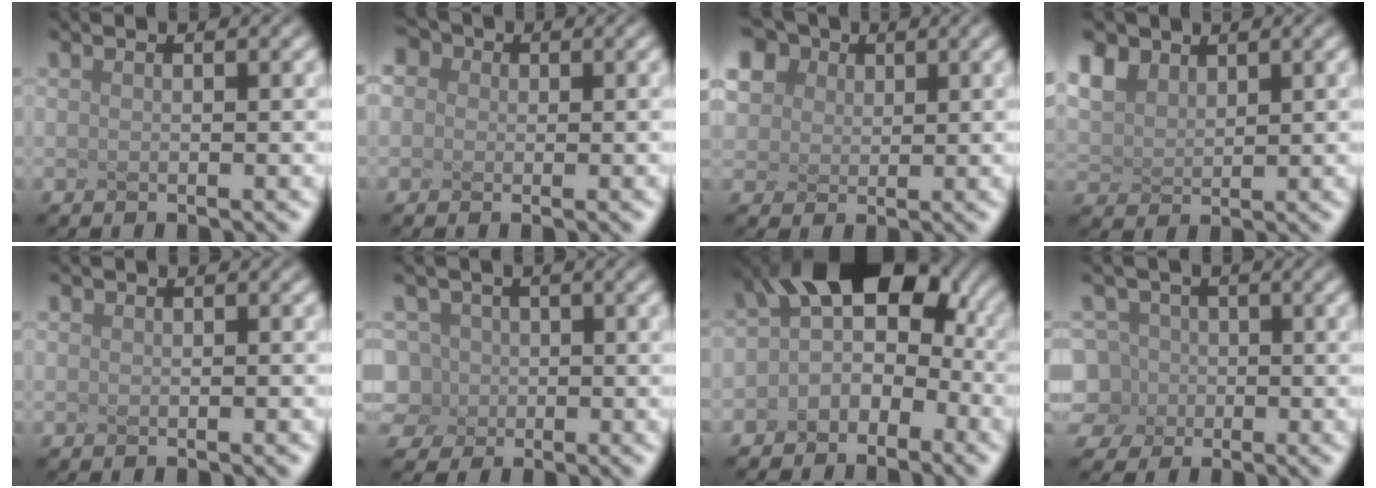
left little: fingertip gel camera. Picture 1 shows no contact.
{"total": 2.3, "force": [1.0, 1.9, 0.8], "torque": [-0.041, 0.017, 0.027]}
{"total": 6.4, "force": [3.7, 4.7, 2.3], "torque": [-0.111, 0.024, 0.096]}
{"total": 1.9, "force": [1.5, 1.1, 0.4], "torque": [-0.057, 0.002, 0.067]}
{"total": 1.0, "force": [-0.5, -0.5, -0.6], "torque": [-0.008, -0.008, 0.014]}
{"total": 2.3, "force": [-1.4, 1.8, -0.3], "torque": [-0.034, 0.009, 0.015]}
{"total": 5.2, "force": [-1.7, 3.4, 3.5], "torque": [-0.063, 0.005, -0.010]}
{"total": 4.0, "force": [-2.4, 3.2, -0.1], "torque": [-0.029, 0.011, -0.020]}